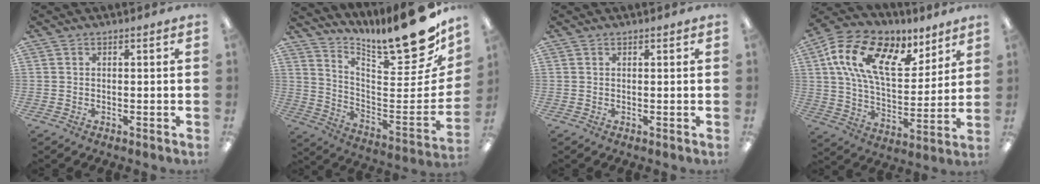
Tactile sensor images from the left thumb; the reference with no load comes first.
{"total": 18.7, "force": [14.9, 3.5, 10.8], "torque": [-0.122, -0.136, 0.233]}
{"total": 0.0}
{"total": 20.1, "force": [10.0, 10.2, 14.1], "torque": [-0.262, -0.027, 0.174]}